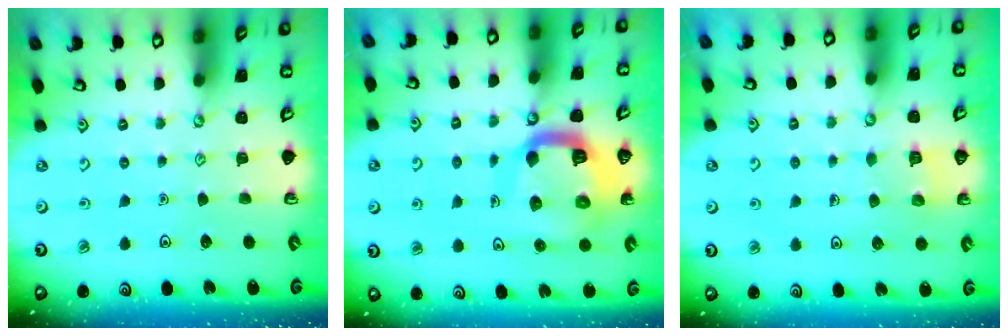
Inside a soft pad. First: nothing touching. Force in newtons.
{"total": 14.2, "press": 14.1, "slide": 1.7}
{"total": 2.6, "press": 2.6, "slide": 0.1}